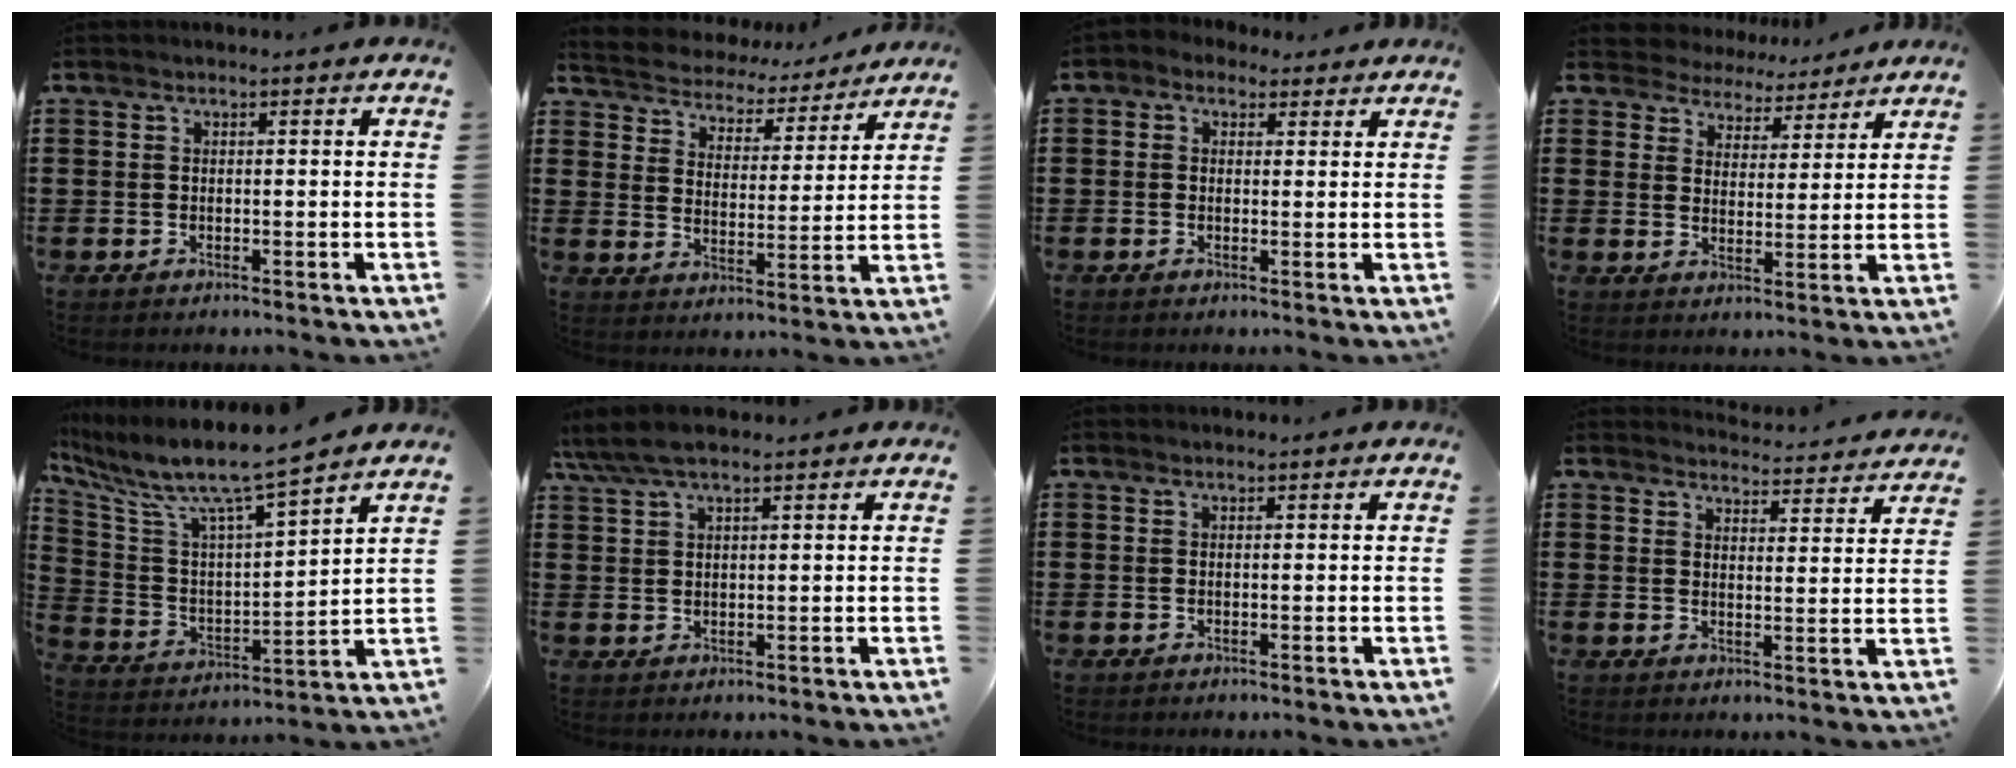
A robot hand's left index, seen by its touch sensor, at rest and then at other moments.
{"total": 3.9, "force": [3.8, 0.6, -0.5], "torque": [-0.018, -0.034, 0.060]}
{"total": 1.6, "force": [0.8, 1.3, 0.4], "torque": [-0.013, 0.009, 0.014]}
{"total": 5.2, "force": [4.9, 1.5, -0.3], "torque": [-0.023, -0.027, 0.087]}
{"total": 8.8, "force": [7.4, 0.5, 4.6], "torque": [-0.124, -0.056, 0.119]}
{"total": 4.9, "force": [3.8, 1.2, 2.9], "torque": [-0.064, 0.000, 0.071]}
{"total": 0.5, "force": [0.5, 0.1, 0.2], "torque": [-0.004, 0.000, 0.009]}
{"total": 4.0, "force": [4.0, -0.2, 0.1], "torque": [-0.010, -0.030, 0.068]}